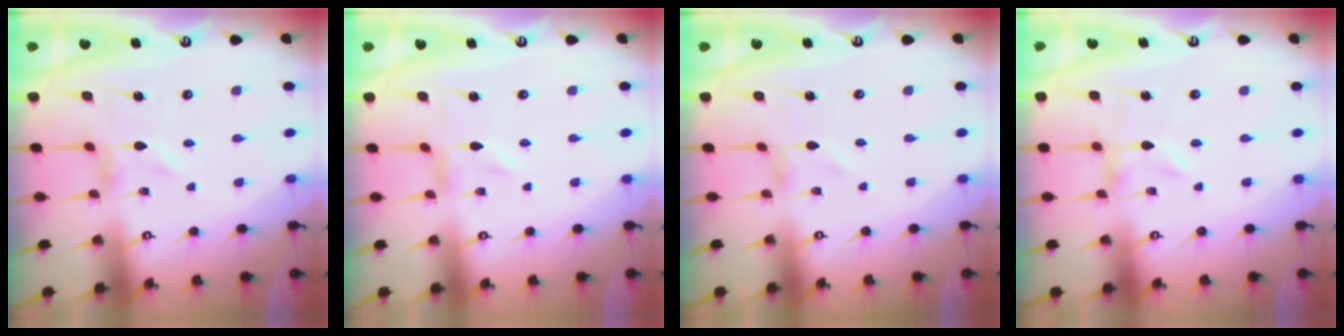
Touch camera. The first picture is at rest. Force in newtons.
{"total": 0.0}
{"total": 0.7, "press": 0.7, "slide": 0.1}
{"total": 0.0}